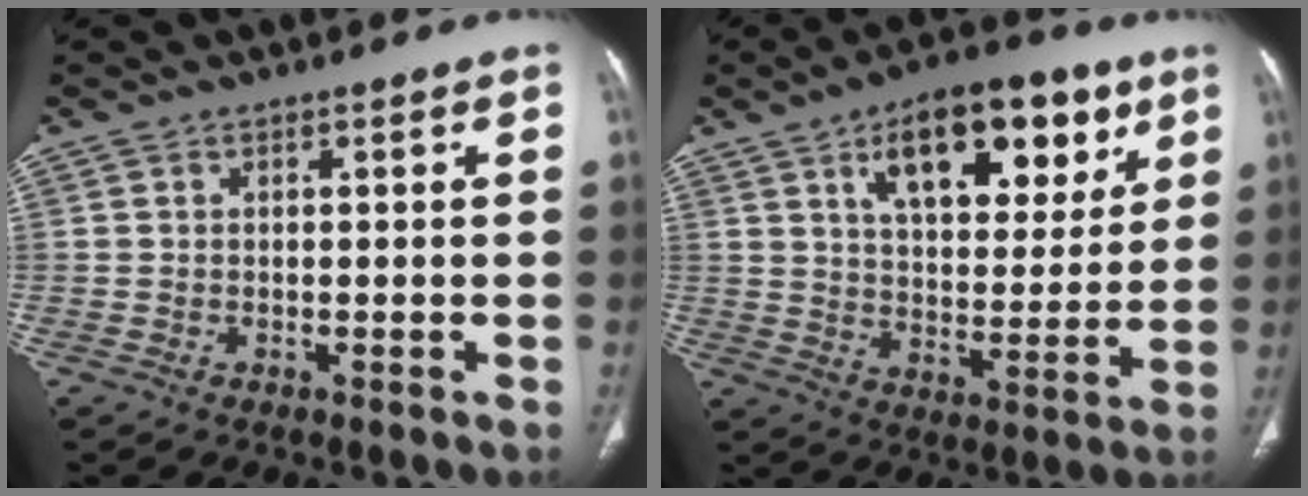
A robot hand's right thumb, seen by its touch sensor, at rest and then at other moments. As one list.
[{"total": 19.6, "force": [9.6, 9.6, 14.2], "torque": [-0.162, -0.028, 0.150]}]